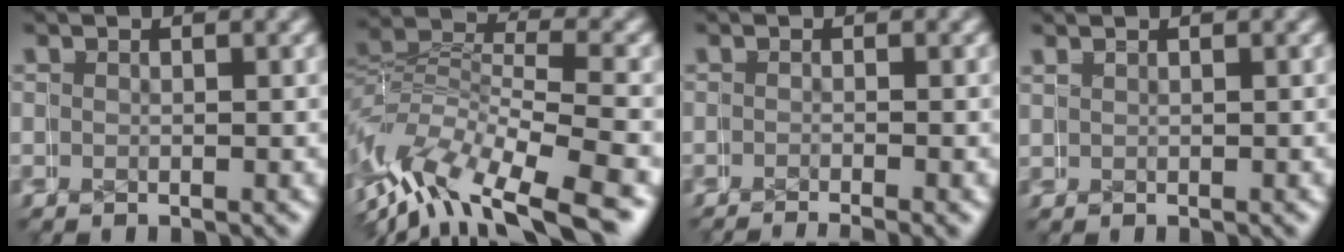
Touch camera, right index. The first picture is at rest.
{"total": 9.7, "force": [-3.3, 5.3, 7.3], "torque": [-0.141, -0.024, -0.034]}
{"total": 3.6, "force": [-3.2, 1.0, 1.4], "torque": [-0.006, -0.005, -0.047]}
{"total": 0.9, "force": [0.7, -0.4, -0.3], "torque": [0.008, 0.003, 0.014]}